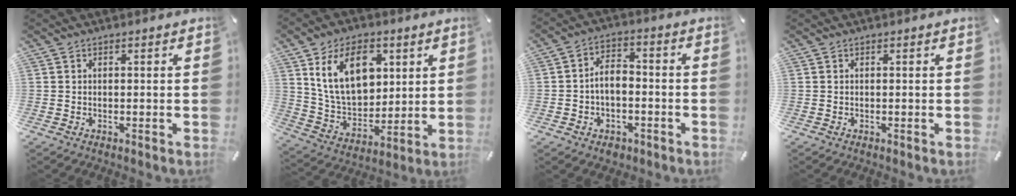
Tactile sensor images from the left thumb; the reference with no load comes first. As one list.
[{"total": 16.4, "force": [6.5, 11.1, 10.2], "torque": [-0.193, -0.012, 0.117]}, {"total": 7.0, "force": [-1.7, 5.3, 4.3], "torque": [-0.081, 0.018, -0.028]}, {"total": 0.0}]